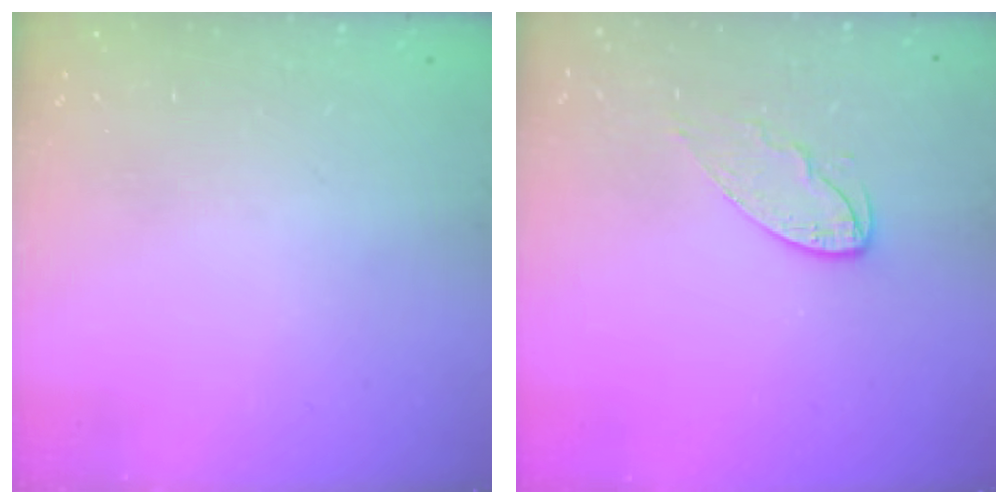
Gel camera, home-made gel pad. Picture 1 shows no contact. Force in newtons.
{"total": 7.6, "press": 7.6, "slide": 0.4}